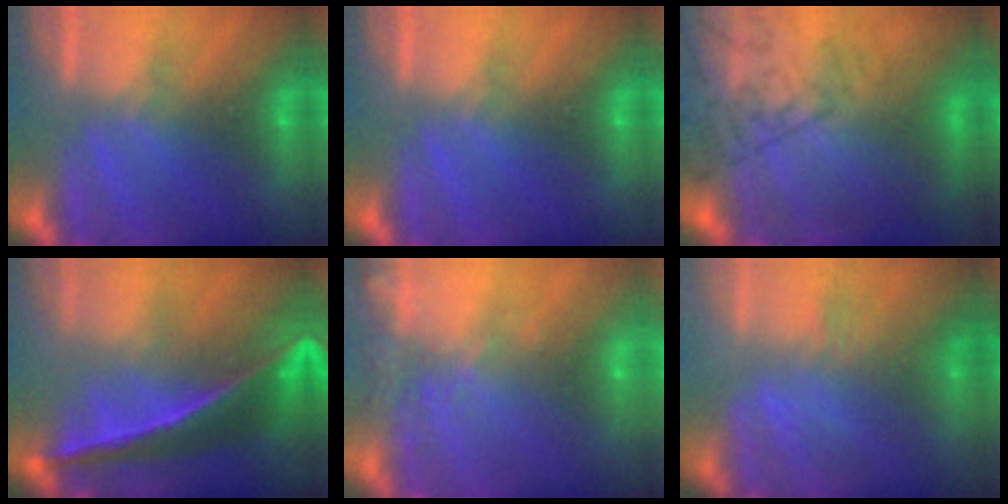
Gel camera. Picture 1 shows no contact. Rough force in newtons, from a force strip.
{"total": 0.0}
{"total": 7.0}
{"total": 7.4}
{"total": 8.5}
{"total": 2.8}